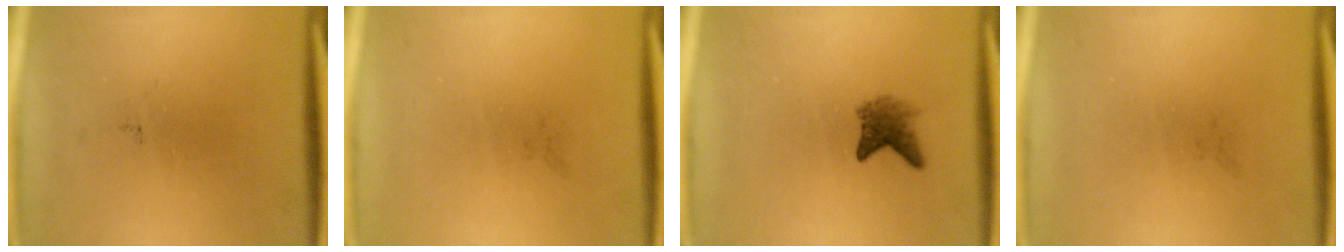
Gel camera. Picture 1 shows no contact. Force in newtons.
{"total": 0.0}
{"total": 2.7}
{"total": 0.0}